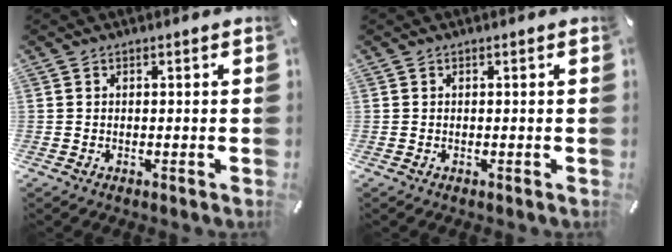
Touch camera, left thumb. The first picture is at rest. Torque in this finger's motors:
{"motor_torque": [-0.11, -0.08, 0.01, 0.05, 0.00]}